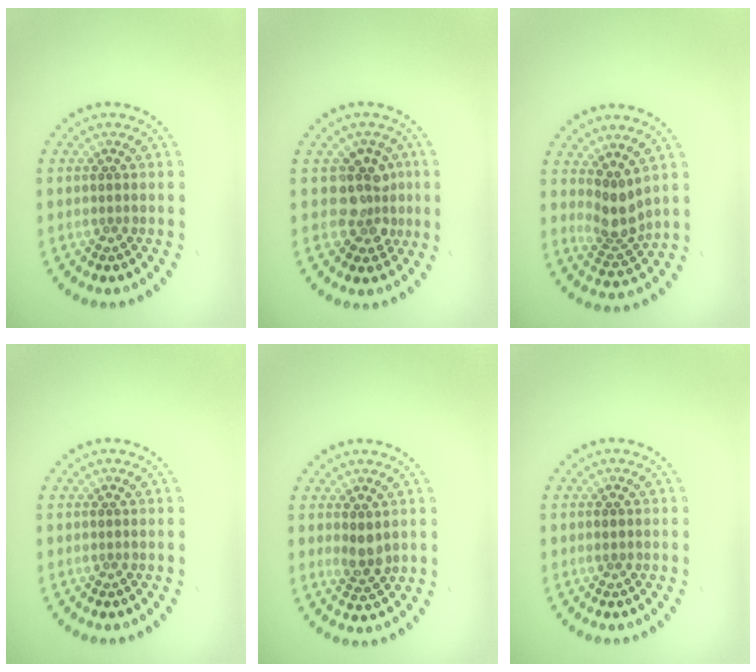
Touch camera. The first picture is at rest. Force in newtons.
{"total": 3.6, "press": 3.2, "slide": 1.5}
{"total": 2.9, "press": 2.2, "slide": 1.8}
{"total": 0.0}
{"total": 2.0, "press": 1.9, "slide": 0.6}
{"total": 0.7, "press": 0.7, "slide": 0.2}